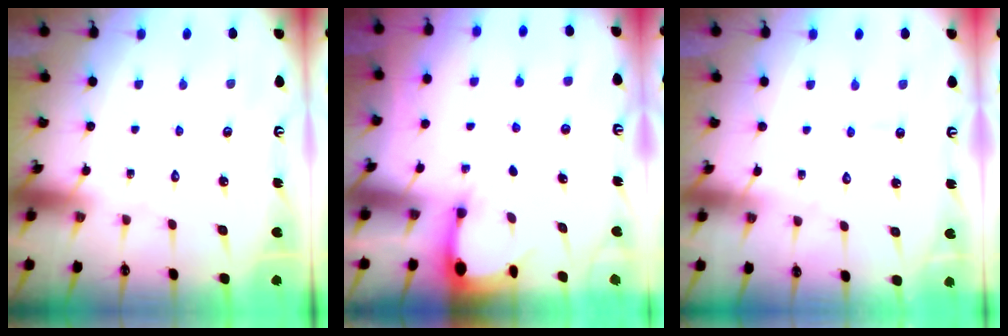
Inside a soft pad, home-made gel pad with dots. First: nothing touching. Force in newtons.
{"total": 3.1, "press": 3.1, "slide": 0.2}
{"total": 2.6, "press": 2.6, "slide": 0.2}